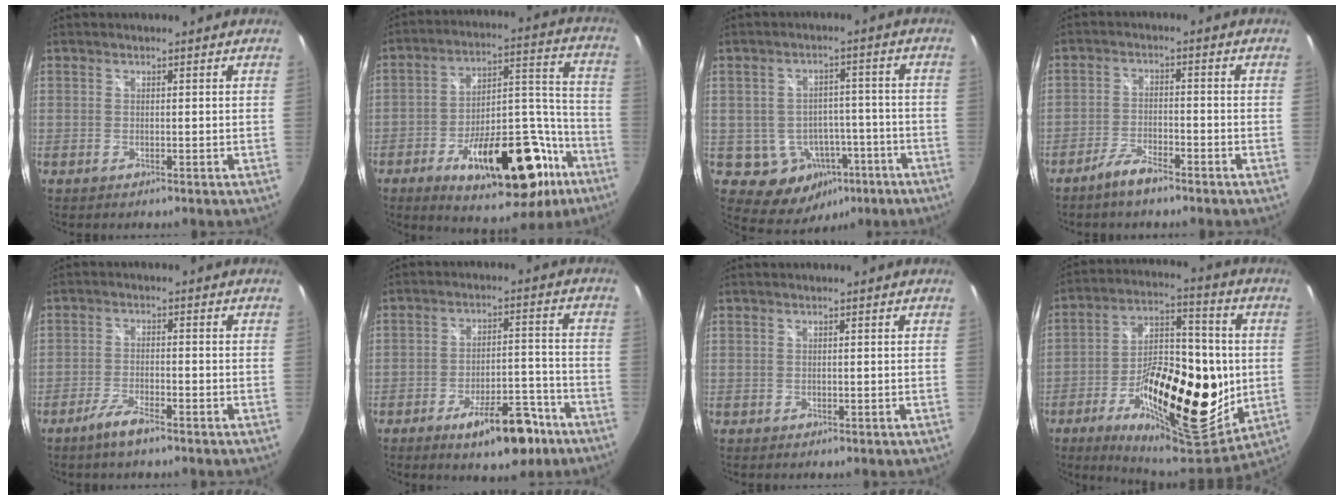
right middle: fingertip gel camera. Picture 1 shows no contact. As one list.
[{"total": 24.1, "force": [-12.8, 10.4, 17.6], "torque": [-0.256, 0.029, -0.173]}, {"total": 10.5, "force": [-4.7, 8.5, 4.0], "torque": [-0.079, 0.027, -0.031]}, {"total": 5.0, "force": [-4.0, 1.0, 2.8], "torque": [-0.072, 0.000, -0.074]}, {"total": 4.8, "force": [-3.6, 0.8, 3.1], "torque": [-0.077, -0.004, -0.068]}, {"total": 11.4, "force": [-7.4, 4.3, 7.6], "torque": [-0.120, 0.017, -0.097]}, {"total": 0.0}, {"total": 24.8, "force": [-6.5, 10.5, 21.5], "torque": [-0.364, -0.008, -0.091]}]